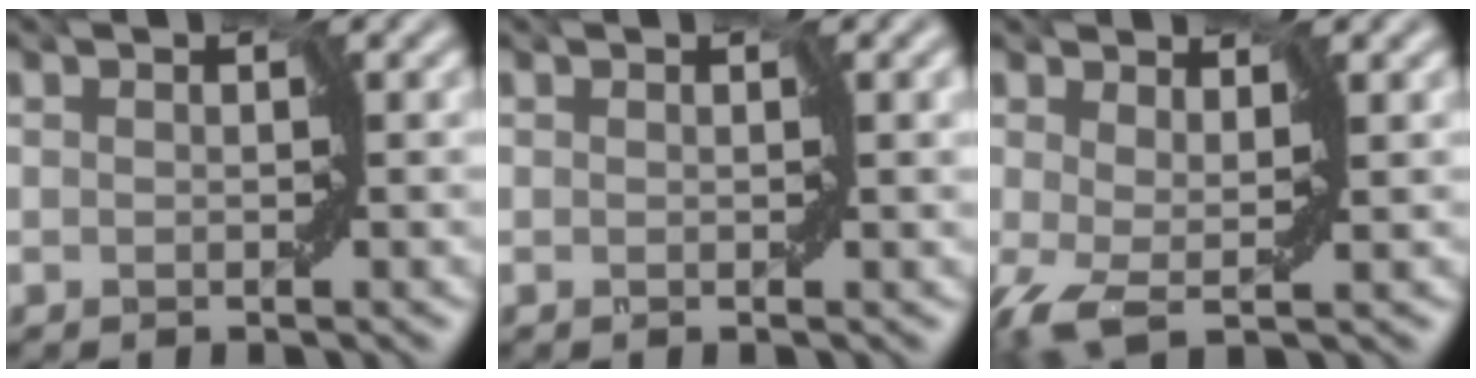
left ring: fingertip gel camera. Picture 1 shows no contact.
{"total": 1.4, "force": [0.1, 0.5, 1.4], "torque": [-0.022, -0.002, -0.005]}
{"total": 4.0, "force": [-0.9, 1.8, 3.5], "torque": [-0.090, -0.010, -0.024]}